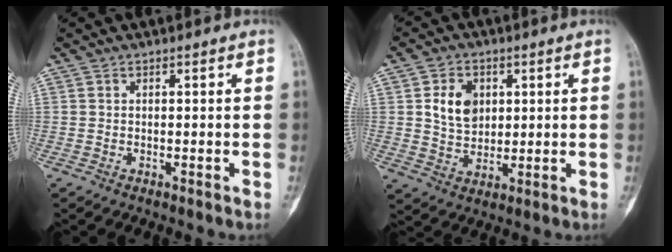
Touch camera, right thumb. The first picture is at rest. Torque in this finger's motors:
{"motor_torque": [0.55, 0.73, 0.27, -0.18, 0.04]}